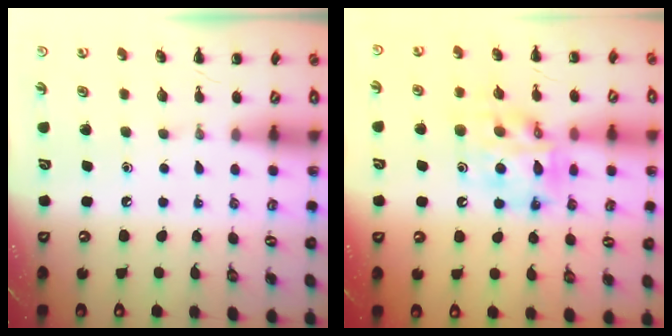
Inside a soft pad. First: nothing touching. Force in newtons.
{"total": 11.7, "press": 11.2, "slide": 3.2}